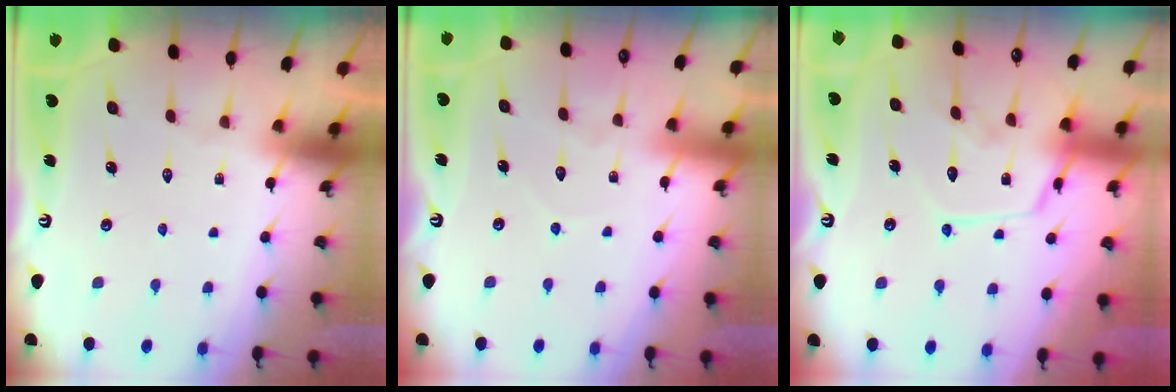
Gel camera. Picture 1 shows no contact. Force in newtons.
{"total": 4.8, "press": 4.7, "slide": 0.4}
{"total": 13.8, "press": 13.8, "slide": 1.2}